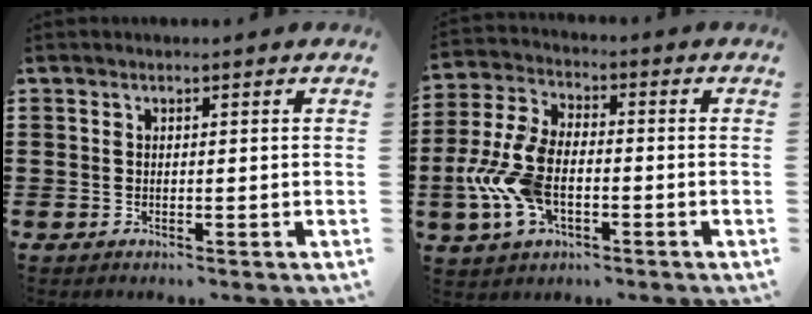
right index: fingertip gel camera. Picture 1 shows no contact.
{"total": 9.5, "force": [-2.4, 5.2, 7.6], "torque": [-0.193, -0.007, -0.051]}